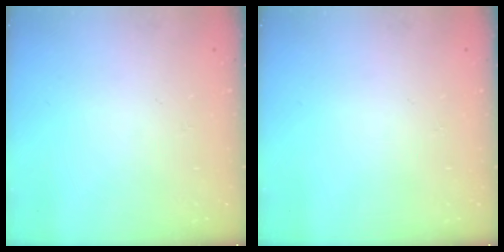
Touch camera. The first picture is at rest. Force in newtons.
{"total": 0.0}